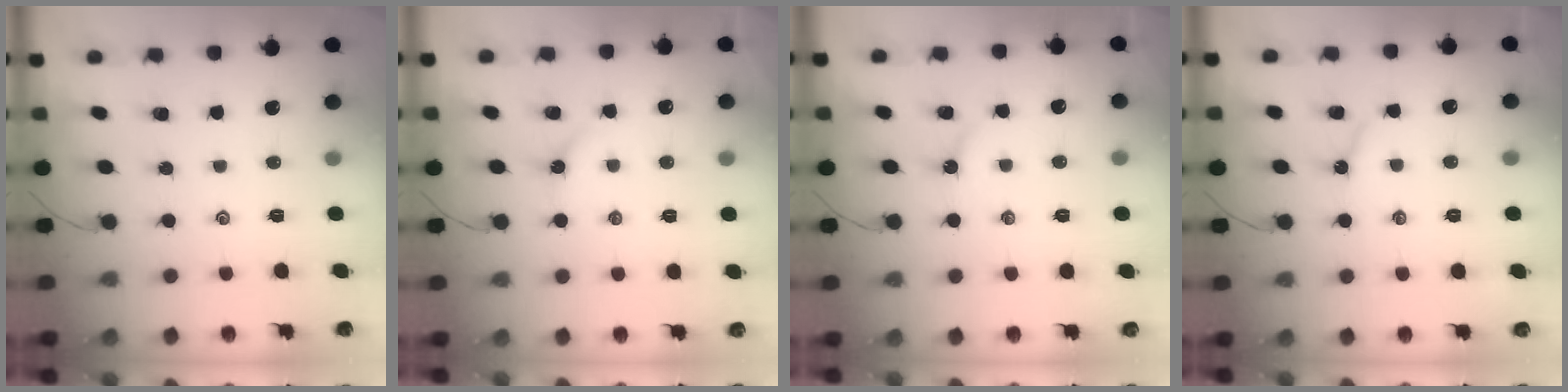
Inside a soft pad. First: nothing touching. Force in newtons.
{"total": 2.6, "press": 2.6, "slide": 0.3}
{"total": 2.0, "press": 2.0, "slide": 0.3}
{"total": 2.5, "press": 2.4, "slide": 0.4}